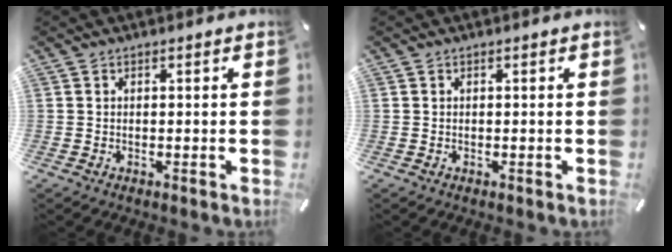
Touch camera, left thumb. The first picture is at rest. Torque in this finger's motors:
{"motor_torque": [-0.28, -0.13, 0.06, -0.15, 0.00]}